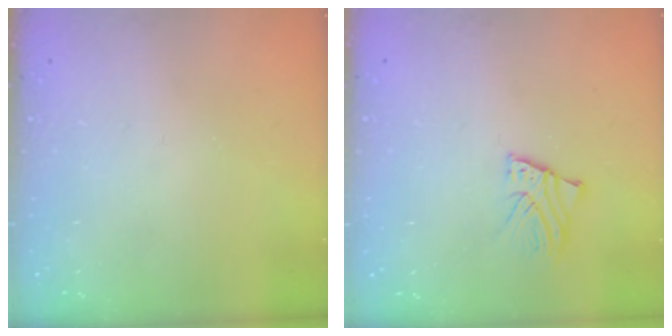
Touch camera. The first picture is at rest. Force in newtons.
{"total": 2.5, "press": 2.5, "slide": 0.2}